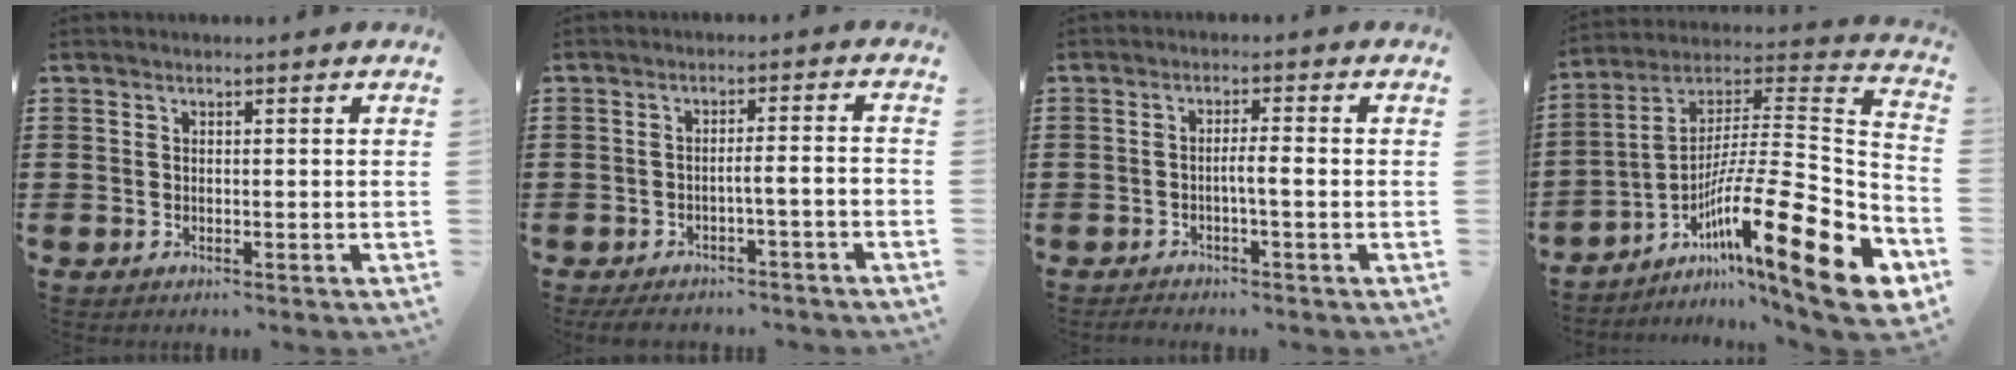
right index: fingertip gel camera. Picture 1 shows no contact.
{"total": 3.6, "force": [-3.0, 0.1, 2.1], "torque": [-0.036, -0.005, -0.059]}
{"total": 2.5, "force": [-1.1, 0.0, 2.2], "torque": [-0.037, 0.000, -0.022]}
{"total": 19.3, "force": [-9.5, 2.9, 16.6], "torque": [-0.261, -0.008, -0.171]}